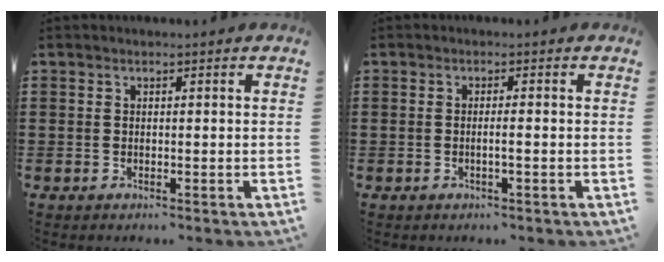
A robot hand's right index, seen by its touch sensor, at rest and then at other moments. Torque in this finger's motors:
{"motor_torque": [-0.55, 0.63, -0.03, 0.00]}